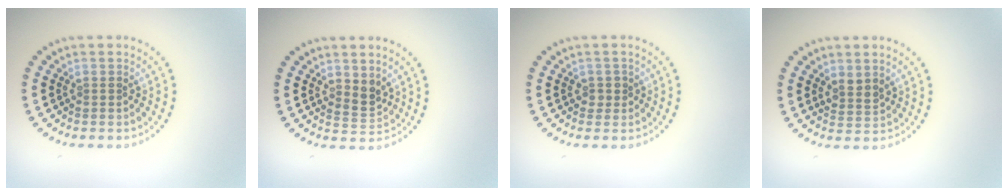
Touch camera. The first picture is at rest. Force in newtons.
{"total": 1.9, "press": 1.6, "slide": 1.0}
{"total": 0.8, "press": 0.8, "slide": 0.3}
{"total": 1.5, "press": 1.2, "slide": 0.9}